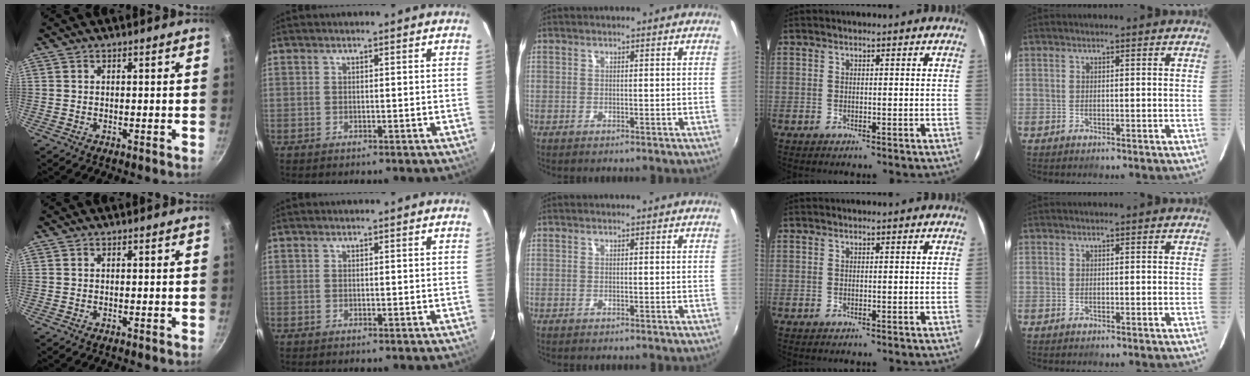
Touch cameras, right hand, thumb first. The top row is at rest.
{}